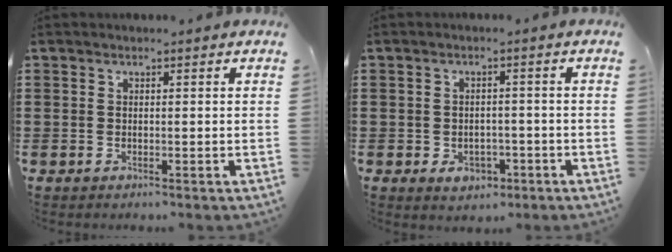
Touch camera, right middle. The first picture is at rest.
{"total": 2.8, "force": [-1.4, 1.9, 1.4], "torque": [-0.021, -0.001, -0.030]}